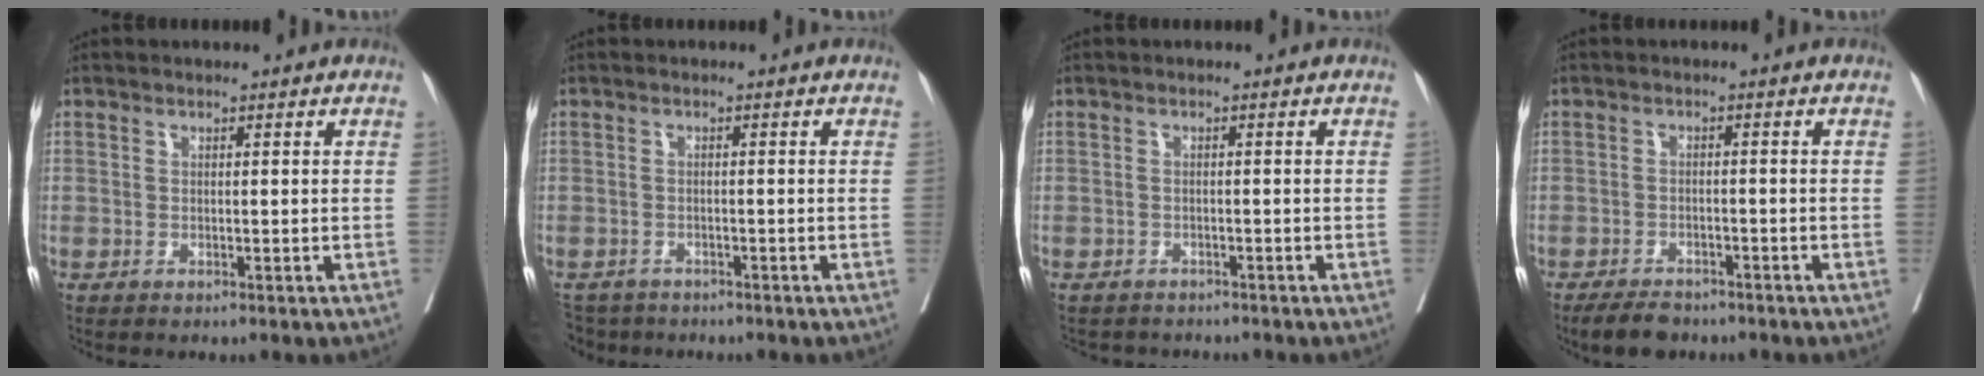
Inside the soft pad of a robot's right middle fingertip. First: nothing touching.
{"total": 4.0, "force": [-3.6, 1.9, -0.1], "torque": [0.007, -0.005, -0.061]}
{"total": 3.8, "force": [-3.4, 1.6, 0.3], "torque": [-0.006, -0.001, -0.048]}
{"total": 4.5, "force": [-3.7, 1.8, 1.7], "torque": [-0.030, -0.003, -0.062]}